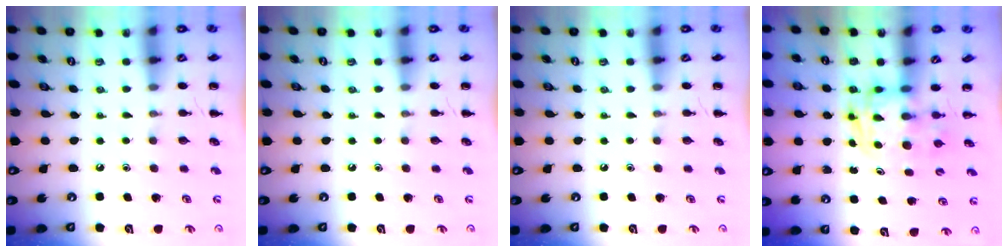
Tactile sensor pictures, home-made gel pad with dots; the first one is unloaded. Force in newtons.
{"total": 0.0}
{"total": 0.0}
{"total": 2.9, "press": 2.8, "slide": 0.5}